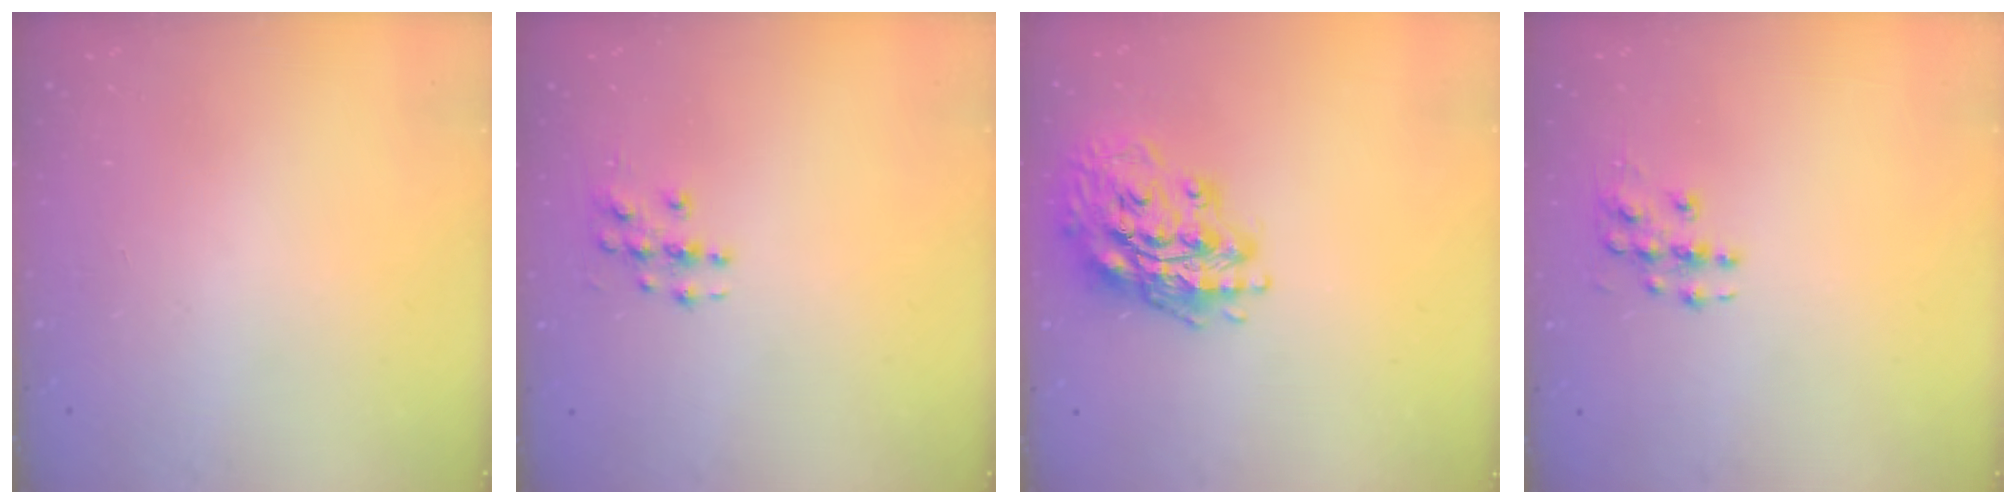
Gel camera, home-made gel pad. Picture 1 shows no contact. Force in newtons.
{"total": 3.9, "press": 3.9, "slide": 0.2}
{"total": 17.6, "press": 17.5, "slide": 2.3}
{"total": 6.1, "press": 6.1, "slide": 0.4}